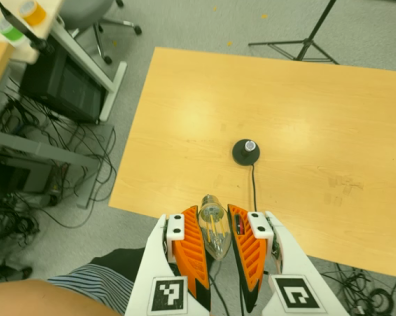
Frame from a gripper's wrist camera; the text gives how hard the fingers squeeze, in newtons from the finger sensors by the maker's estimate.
{"total": 21.0, "left": 23.5, "right": 18.6}